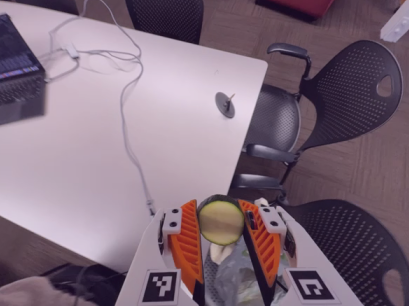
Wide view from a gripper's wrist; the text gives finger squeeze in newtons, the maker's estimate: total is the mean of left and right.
{"total": 9.6, "left": 9.4, "right": 9.8}